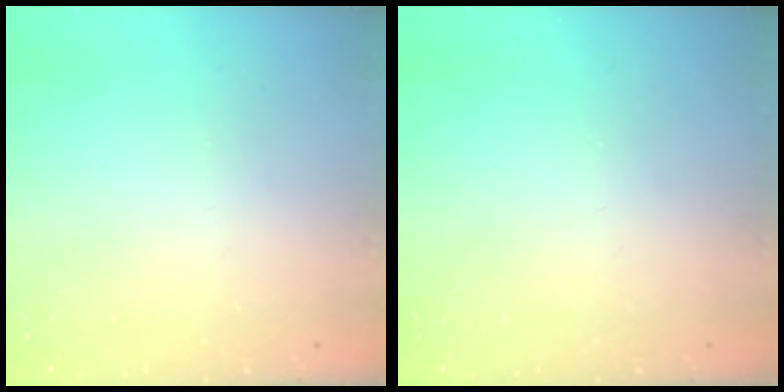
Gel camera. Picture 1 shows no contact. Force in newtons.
{"total": 0.0}